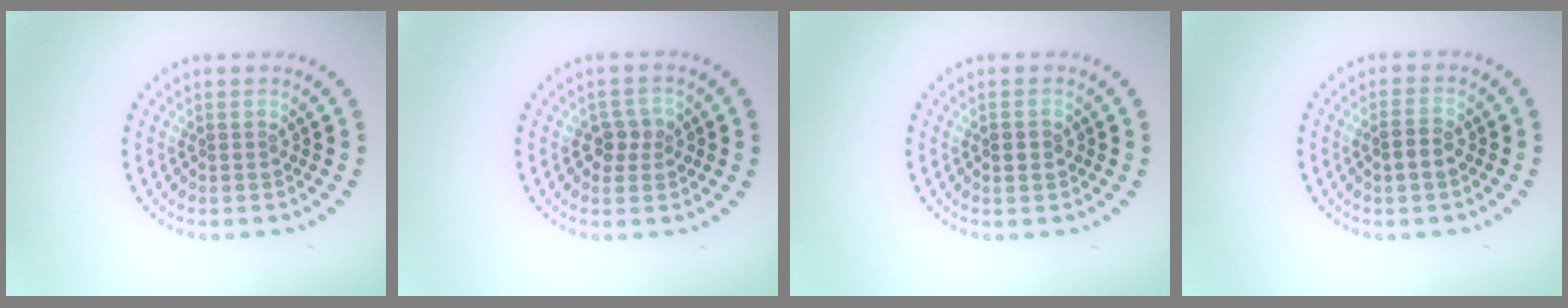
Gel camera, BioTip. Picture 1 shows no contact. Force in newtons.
{"total": 2.0, "press": 2.0, "slide": 0.5}
{"total": 1.7, "press": 1.7, "slide": 0.1}
{"total": 1.8, "press": 1.8, "slide": 0.4}